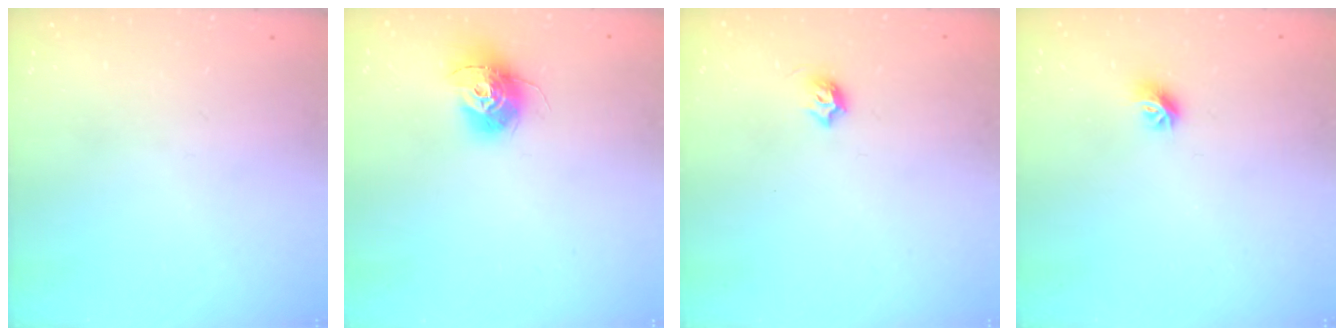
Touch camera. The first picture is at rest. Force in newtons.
{"total": 12.1, "press": 12.1, "slide": 0.8}
{"total": 5.5, "press": 5.4, "slide": 0.9}
{"total": 7.4, "press": 7.4, "slide": 0.7}